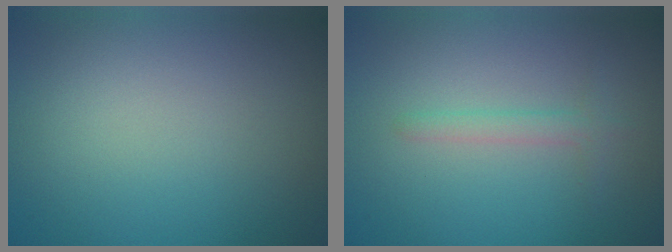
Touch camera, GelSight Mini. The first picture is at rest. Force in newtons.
{"total": 1.4, "press": 1.4, "slide": 0.1}